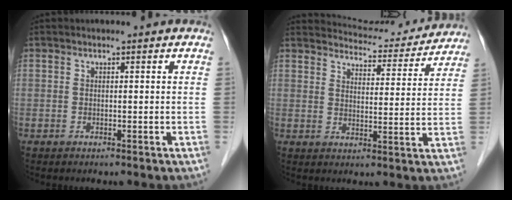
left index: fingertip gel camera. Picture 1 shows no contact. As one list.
[{"total": 13.8, "force": [13.4, 2.7, 1.7], "torque": [-0.006, -0.011, 0.155]}]